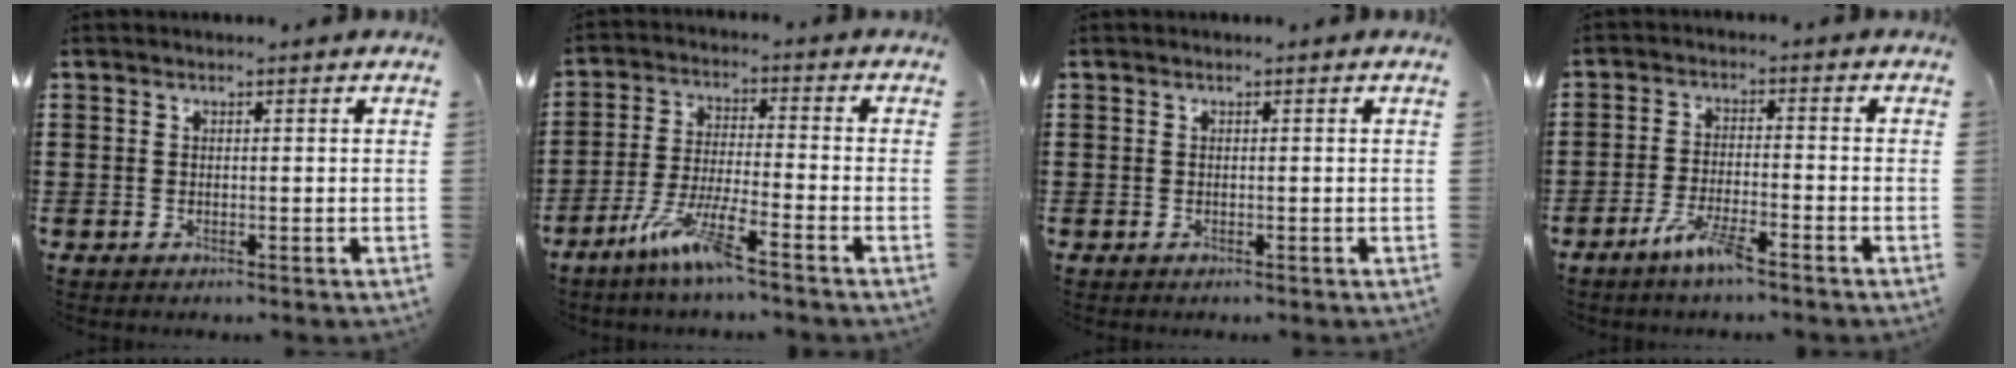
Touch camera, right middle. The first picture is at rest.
{"total": 7.6, "force": [-5.4, 0.3, 5.3], "torque": [-0.115, -0.012, -0.103]}
{"total": 0.0}
{"total": 5.2, "force": [-3.7, 0.6, 3.6], "torque": [-0.077, -0.005, -0.069]}